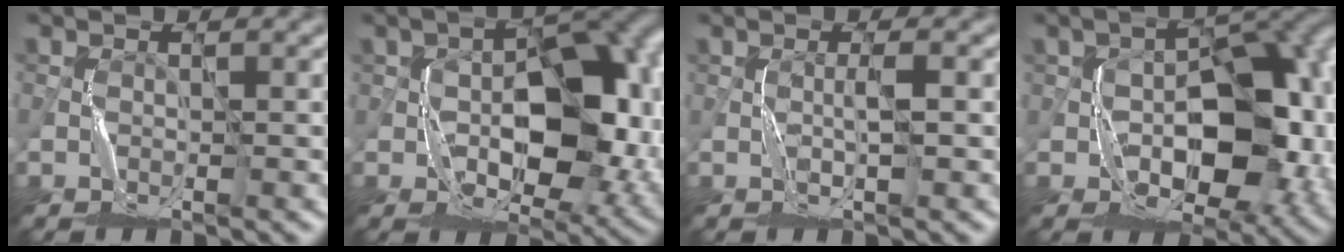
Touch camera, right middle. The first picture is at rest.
{"total": 11.5, "force": [-1.3, 6.7, 9.3], "torque": [-0.116, 0.007, -0.020]}
{"total": 1.2, "force": [0.1, 0.0, 1.2], "torque": [-0.020, 0.001, -0.001]}
{"total": 11.8, "force": [-2.0, 7.1, 9.2], "torque": [-0.099, 0.007, -0.030]}